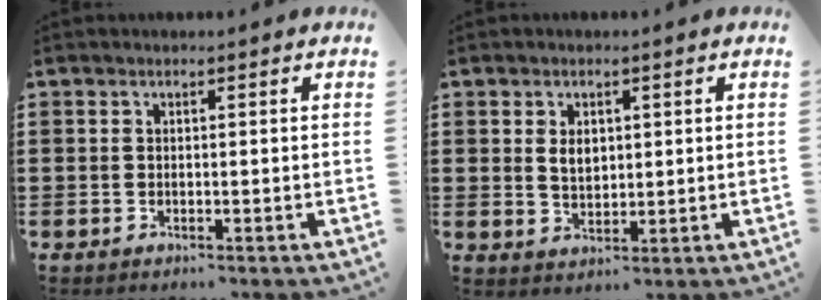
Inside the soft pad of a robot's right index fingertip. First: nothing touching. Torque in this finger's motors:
{"motor_torque": [0.03, -0.02, 0.12, 0.07]}